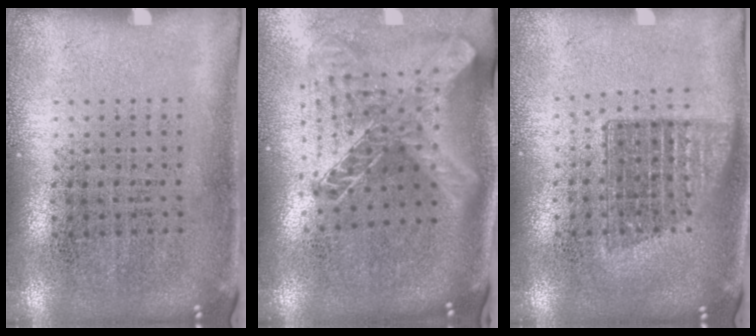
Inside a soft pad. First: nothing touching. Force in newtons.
{"total": 2.1, "press": 1.7, "slide": 1.2}
{"total": 1.4, "press": 1.2, "slide": 0.8}